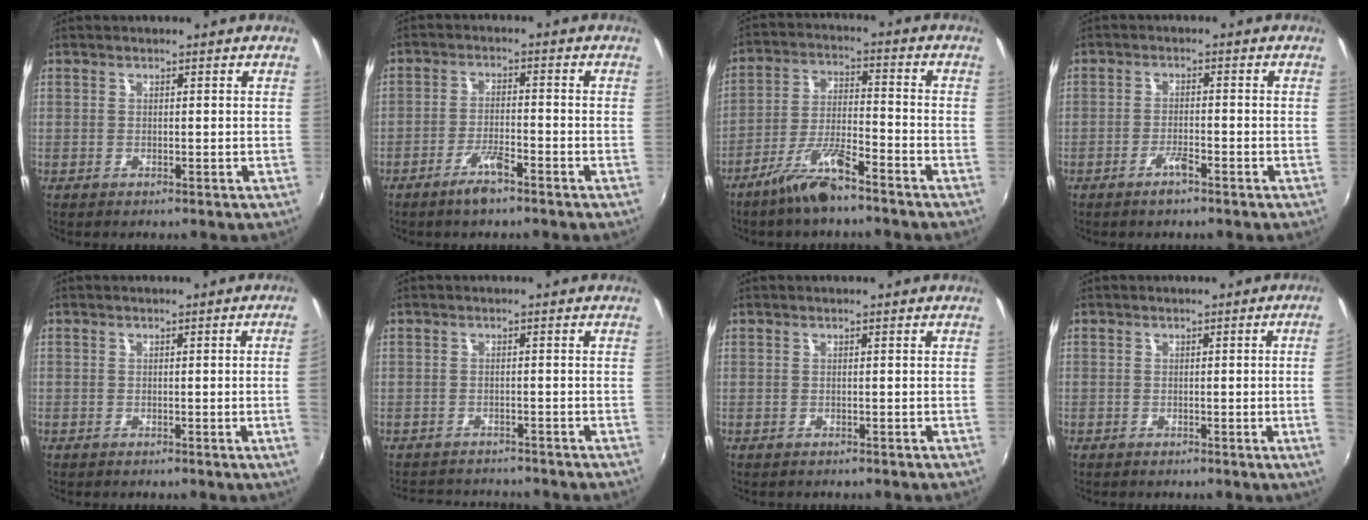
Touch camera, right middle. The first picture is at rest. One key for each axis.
{"total": 4.9, "fx": -3.6, "fy": 1.1, "fz": 3.1, "tx": -0.075, "ty": -0.002, "tz": -0.067}
{"total": 9.0, "fx": -6.9, "fy": 1.6, "fz": 5.6, "tx": -0.117, "ty": 0.000, "tz": -0.127}
{"total": 2.8, "fx": -2.1, "fy": 0.7, "fz": 1.8, "tx": -0.044, "ty": 0.000, "tz": -0.040}
{"total": 1.8, "fx": -0.2, "fy": -0.9, "fz": 1.5, "tx": -0.027, "ty": -0.007, "tz": -0.002}
{"total": 5.9, "fx": -5.5, "fy": 1.9, "fz": 1.0, "tx": -0.035, "ty": 0.007, "tz": -0.084}
{"total": 0.0}
{"total": 2.7, "fx": -0.2, "fy": -1.2, "fz": 2.4, "tx": -0.042, "ty": -0.009, "tz": 0.001}